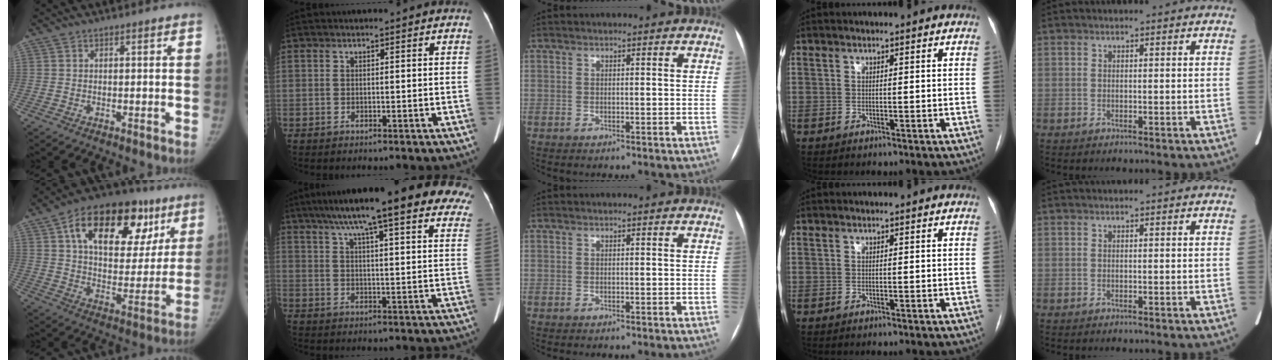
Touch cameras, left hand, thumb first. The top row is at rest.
{"thumb": {"total": 26.9, "force": [12.3, 14.8, 18.7], "torque": [-0.242, 0.012, 0.191]}, "index": {"total": 27.5, "force": [22.1, 3.4, 15.9], "torque": [-0.197, 0.005, 0.271]}}